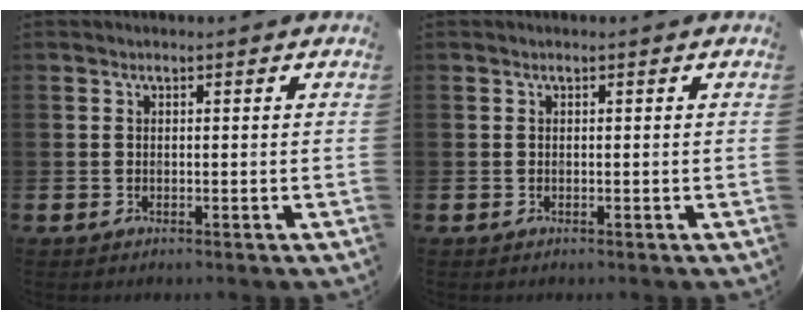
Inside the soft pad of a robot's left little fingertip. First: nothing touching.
{"total": 0.0}